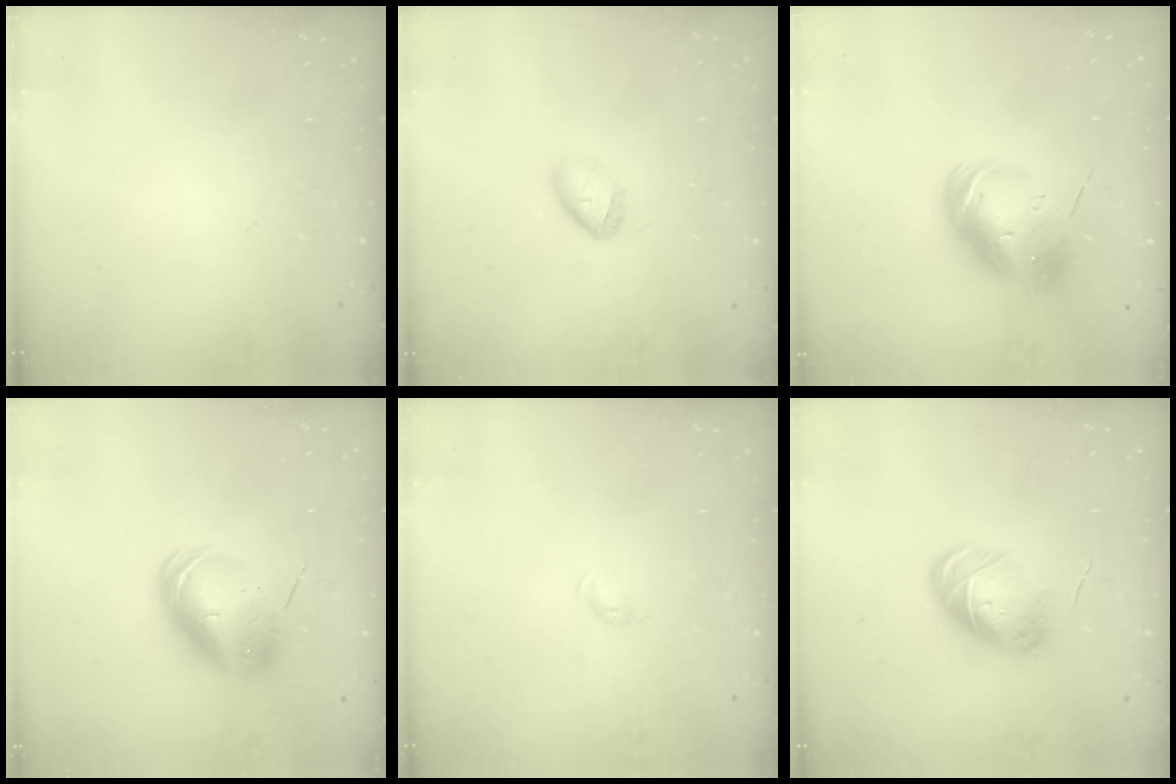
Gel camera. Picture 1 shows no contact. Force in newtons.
{"total": 5.5, "press": 5.5, "slide": 0.8}
{"total": 14.5, "press": 14.3, "slide": 2.4}
{"total": 11.4, "press": 11.1, "slide": 2.6}
{"total": 2.7, "press": 2.6, "slide": 0.4}
{"total": 9.7, "press": 9.7, "slide": 0.1}